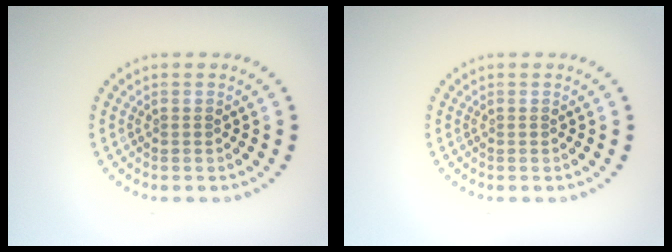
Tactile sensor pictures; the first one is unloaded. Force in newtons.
{"total": 0.0}